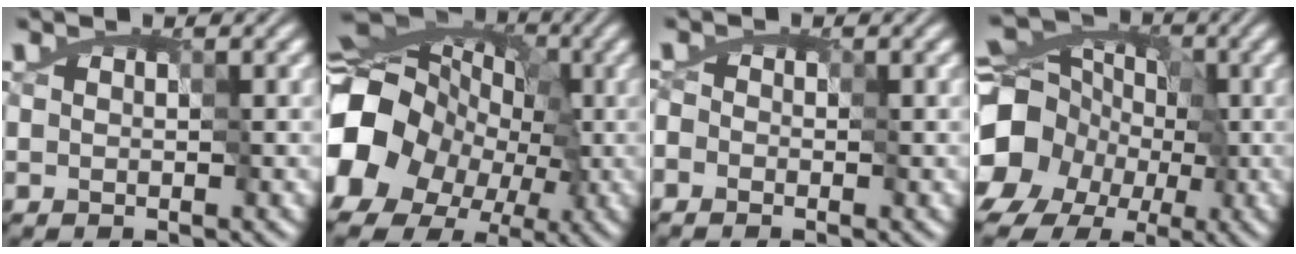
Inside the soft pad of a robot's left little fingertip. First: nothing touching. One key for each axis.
{"total": 18.8, "fx": -6.0, "fy": 16.1, "fz": 7.6, "tx": -0.159, "ty": -0.017, "tz": -0.138}
{"total": 2.0, "fx": -0.3, "fy": 1.9, "fz": 0.6, "tx": -0.005, "ty": 0.007, "tz": -0.014}
{"total": 13.4, "fx": -4.7, "fy": 11.0, "fz": 5.9, "tx": -0.127, "ty": -0.004, "tz": -0.095}